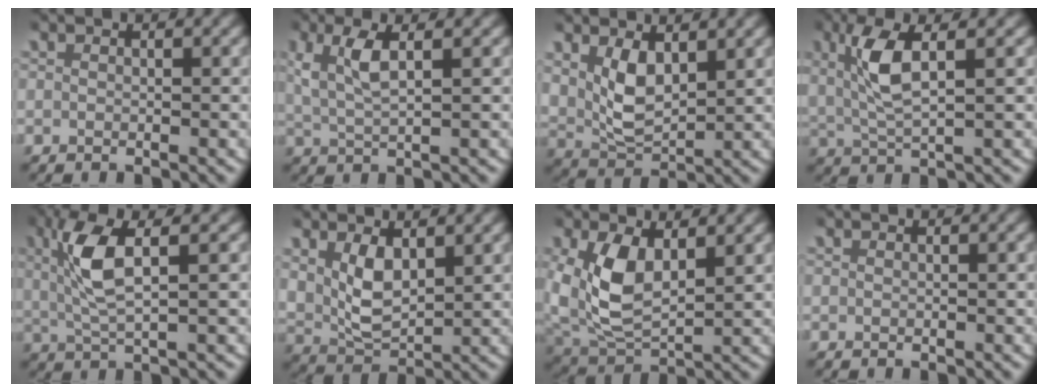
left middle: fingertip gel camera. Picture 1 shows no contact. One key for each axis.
{"total": 3.5, "fx": 1.6, "fy": 1.1, "fz": 2.9, "tx": -0.064, "ty": -0.001, "tz": 0.033}
{"total": 4.1, "fx": 2.1, "fy": 2.4, "fz": 2.6, "tx": -0.063, "ty": -0.016, "tz": 0.045}
{"total": 4.1, "fx": 1.9, "fy": 0.7, "fz": 3.5, "tx": -0.074, "ty": 0.003, "tz": 0.037}
{"total": 4.7, "fx": 1.8, "fy": 0.8, "fz": 4.2, "tx": -0.087, "ty": 0.005, "tz": 0.033}
{"total": 4.2, "fx": 1.9, "fy": 2.6, "fz": 2.6, "tx": -0.065, "ty": -0.017, "tz": 0.043}
{"total": 5.5, "fx": 1.4, "fy": 3.8, "fz": 3.8, "tx": -0.109, "ty": -0.021, "tz": 0.040}
{"total": 0.0}